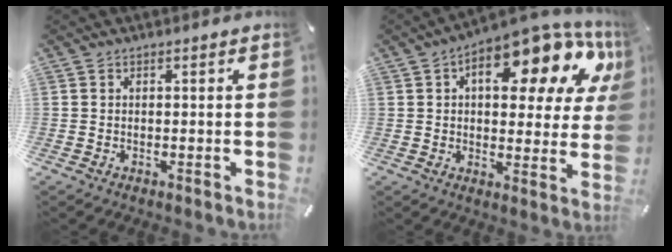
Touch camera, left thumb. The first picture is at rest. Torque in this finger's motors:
{"motor_torque": [2.17, 2.67, 2.25, -0.52, 0.18]}